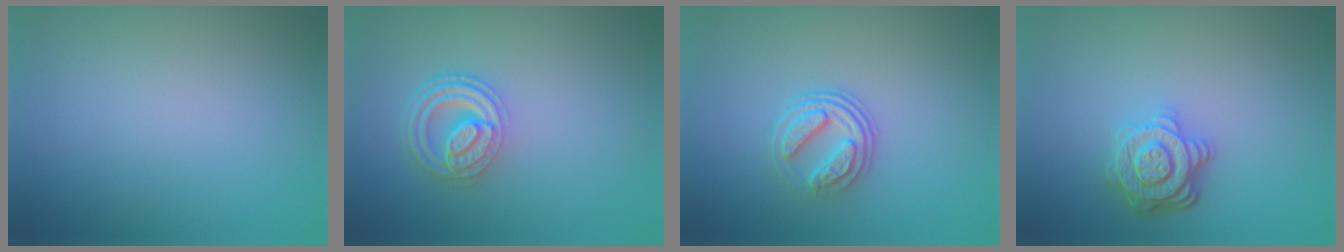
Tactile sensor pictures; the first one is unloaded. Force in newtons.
{"total": 4.6, "press": 3.4, "slide": 3.0}
{"total": 3.1, "press": 2.6, "slide": 1.7}
{"total": 3.8, "press": 3.2, "slide": 1.9}